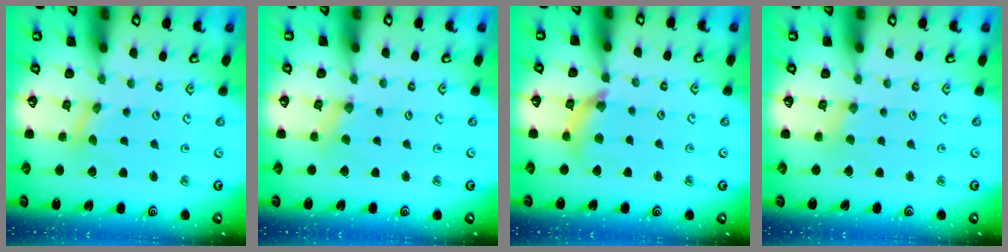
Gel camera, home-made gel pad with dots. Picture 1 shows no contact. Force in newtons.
{"total": 0.7, "press": 0.7, "slide": 0.2}
{"total": 8.9, "press": 8.9, "slide": 1.0}
{"total": 0.0}